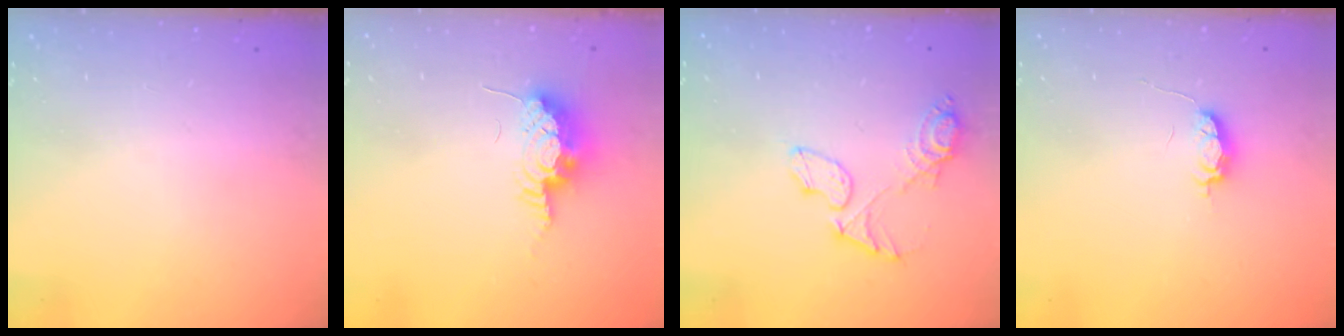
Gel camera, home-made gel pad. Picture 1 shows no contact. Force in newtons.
{"total": 12.9, "press": 10.5, "slide": 7.5}
{"total": 10.0, "press": 9.9, "slide": 0.7}
{"total": 4.9, "press": 4.9, "slide": 0.7}